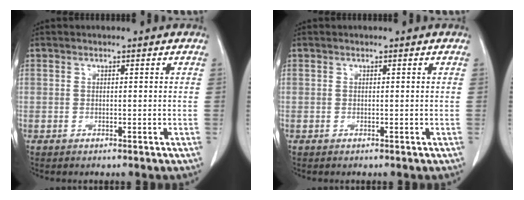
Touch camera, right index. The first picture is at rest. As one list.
[{"total": 0.0}]